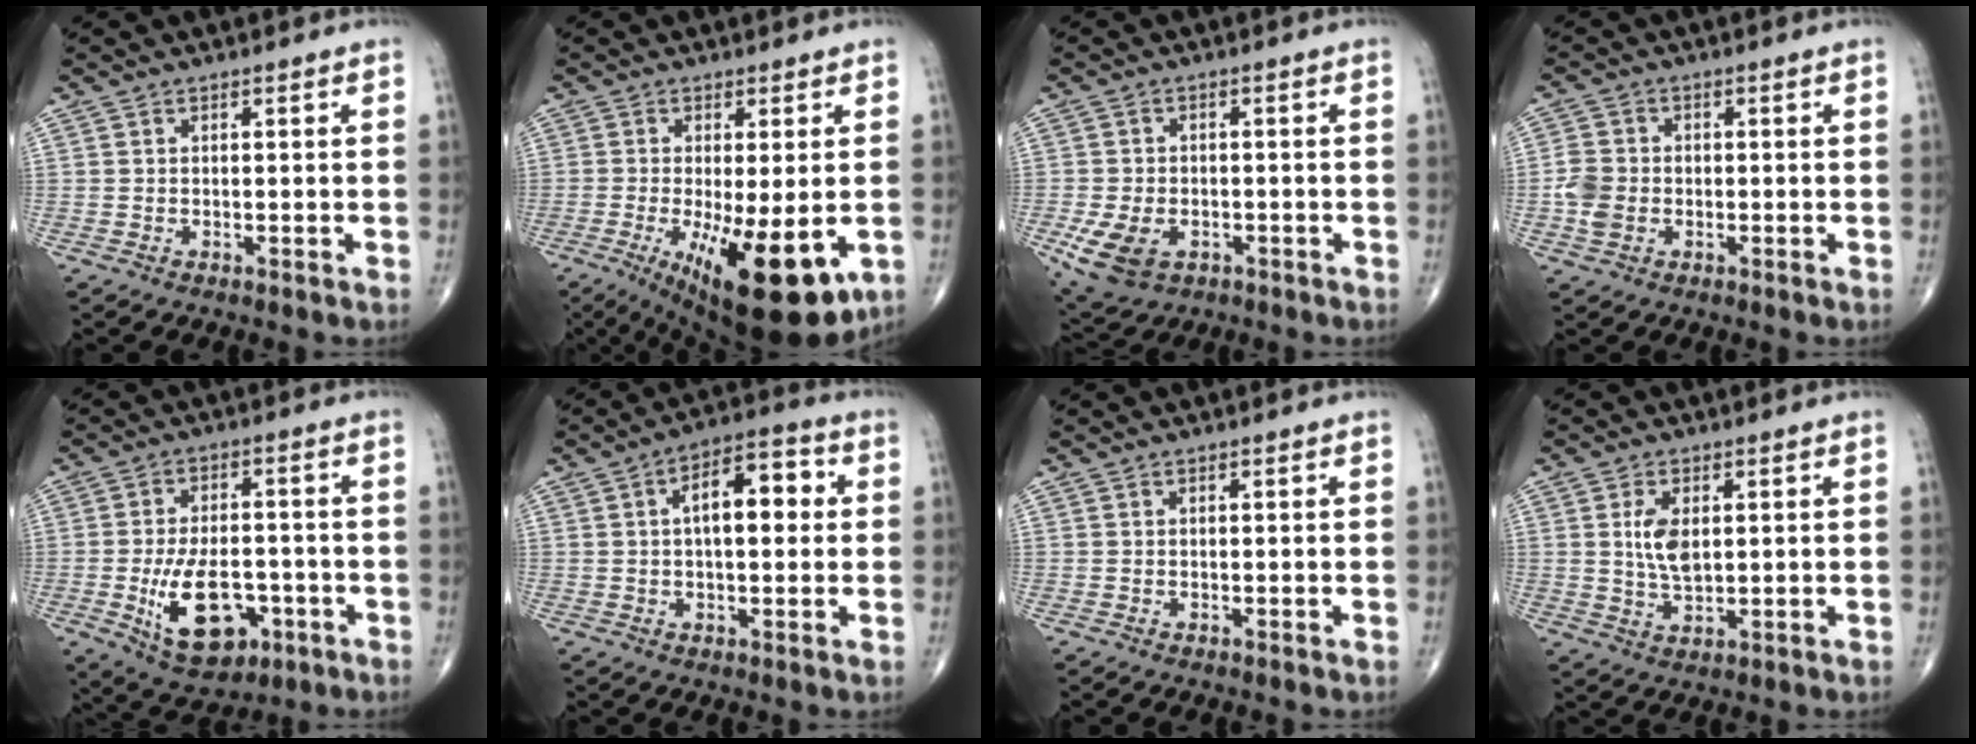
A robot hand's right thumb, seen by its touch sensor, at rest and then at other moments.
{"total": 16.6, "force": [-4.9, 5.4, 15.0], "torque": [-0.213, -0.027, -0.058]}
{"total": 8.5, "force": [-3.2, 5.6, 5.5], "torque": [-0.106, 0.004, -0.046]}
{"total": 7.4, "force": [-0.7, 5.5, 4.9], "torque": [-0.099, 0.016, -0.013]}
{"total": 13.6, "force": [-4.2, 7.6, 10.4], "torque": [-0.155, 0.011, -0.056]}
{"total": 10.8, "force": [1.7, 5.1, 9.3], "torque": [-0.126, 0.024, 0.019]}
{"total": 0.0}
{"total": 6.0, "force": [1.1, 3.2, 5.0], "torque": [-0.092, -0.009, 0.025]}